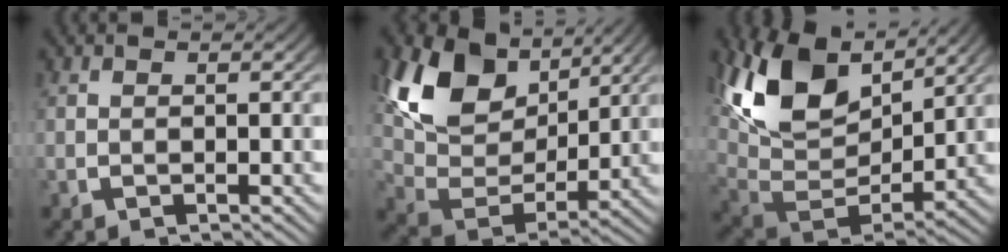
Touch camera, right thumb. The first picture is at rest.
{"total": 11.0, "force": [3.3, 7.0, 7.8], "torque": [-0.171, -0.020, 0.065]}
{"total": 12.5, "force": [3.2, 7.6, 9.4], "torque": [-0.207, -0.027, 0.067]}